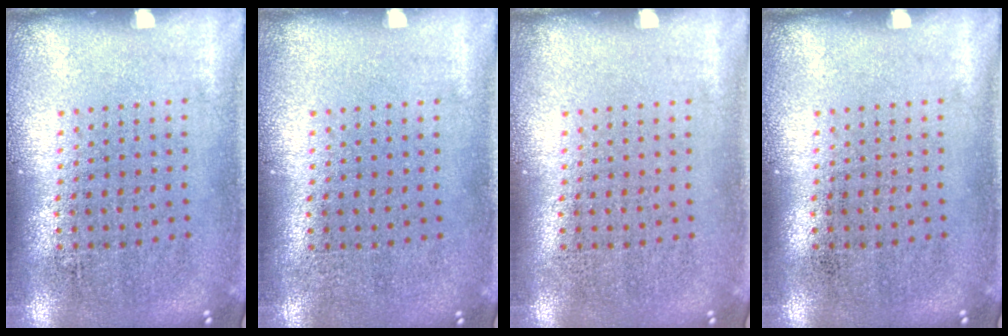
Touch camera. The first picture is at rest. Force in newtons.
{"total": 0.0}
{"total": 0.0}
{"total": 0.0}